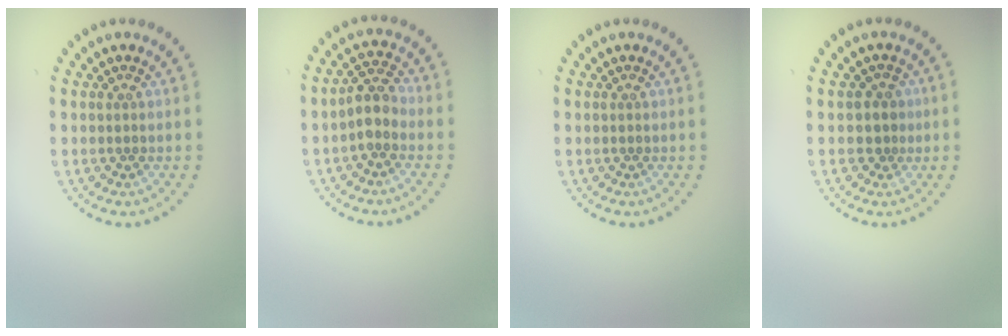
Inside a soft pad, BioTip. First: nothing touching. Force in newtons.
{"total": 2.4, "press": 2.1, "slide": 1.2}
{"total": 0.0}
{"total": 1.5, "press": 1.3, "slide": 0.7}